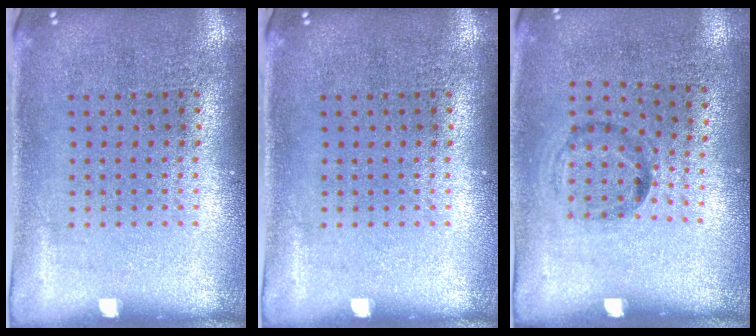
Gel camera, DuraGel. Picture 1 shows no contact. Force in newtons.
{"total": 0.0}
{"total": 1.3, "press": 0.7, "slide": 1.0}